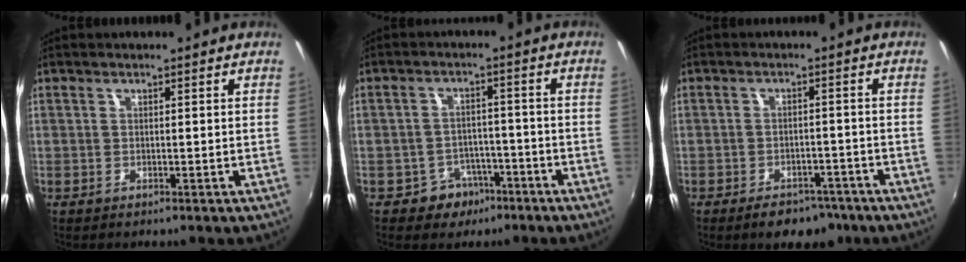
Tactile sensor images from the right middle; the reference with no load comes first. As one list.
[{"total": 5.9, "force": [-3.7, 4.5, 1.1], "torque": [-0.030, 0.016, -0.046]}, {"total": 7.2, "force": [-5.2, 4.0, 3.0], "torque": [-0.065, 0.004, -0.063]}]